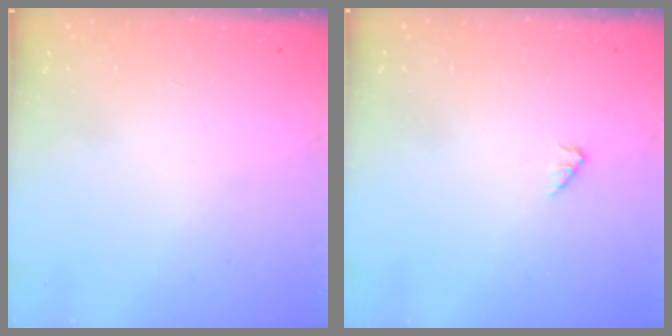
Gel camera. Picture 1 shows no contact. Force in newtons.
{"total": 0.0}